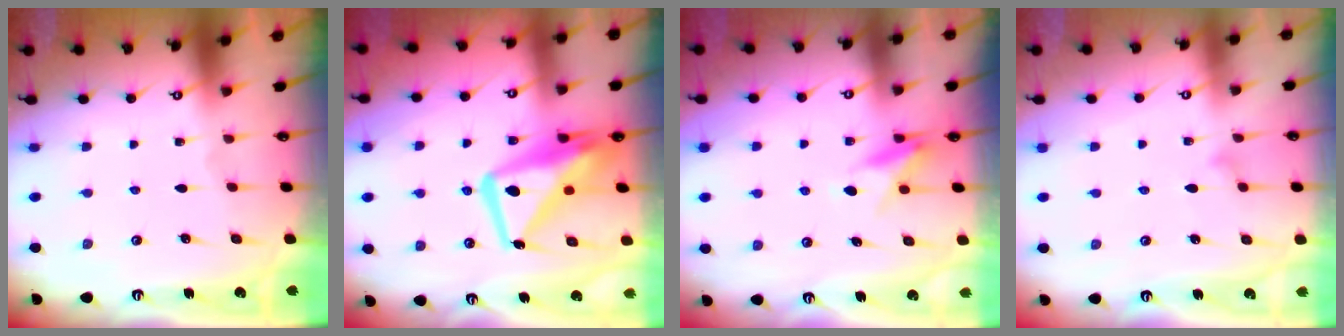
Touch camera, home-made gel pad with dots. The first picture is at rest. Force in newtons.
{"total": 14.5, "press": 14.4, "slide": 1.6}
{"total": 8.8, "press": 8.7, "slide": 0.8}
{"total": 8.9, "press": 8.9, "slide": 0.5}